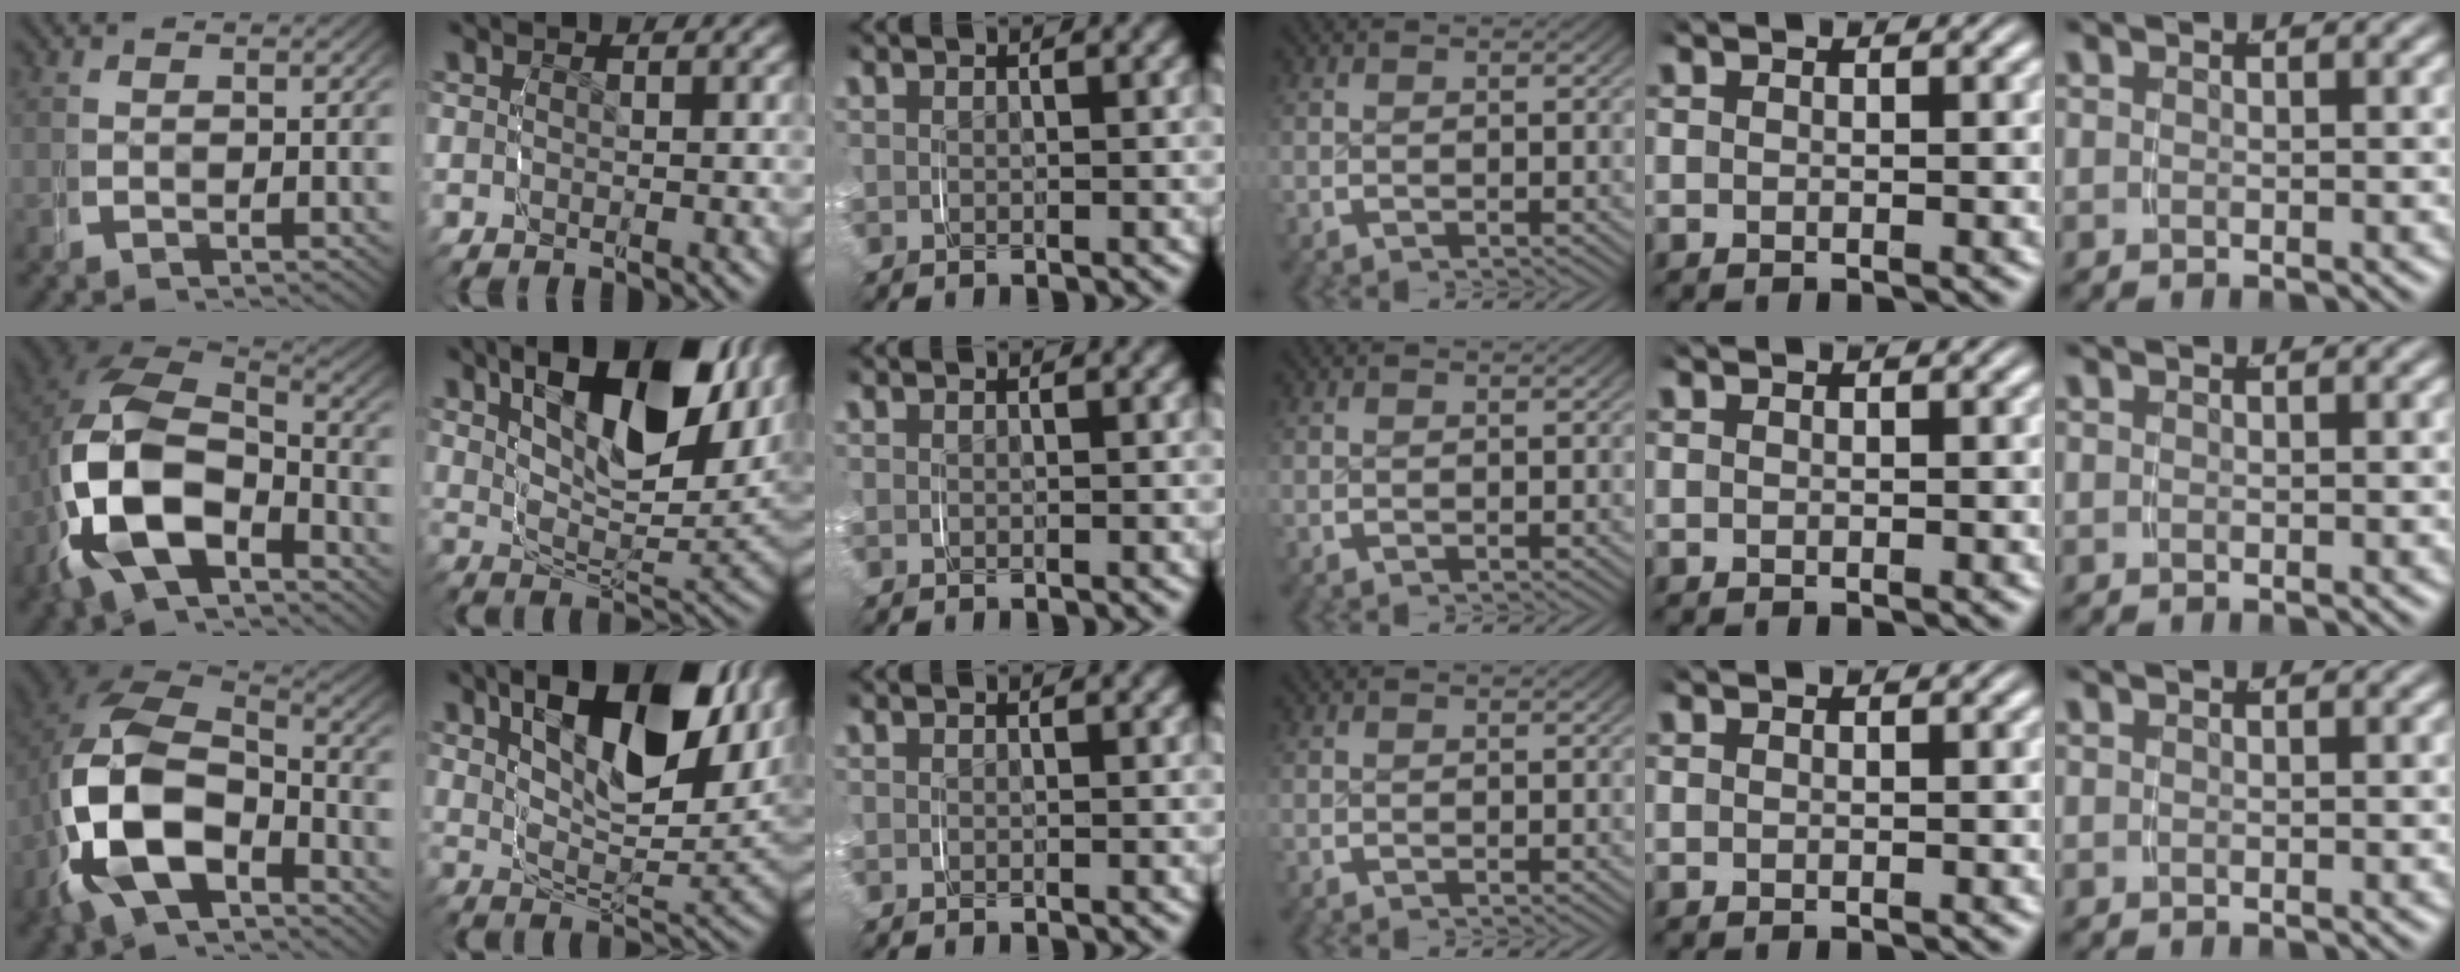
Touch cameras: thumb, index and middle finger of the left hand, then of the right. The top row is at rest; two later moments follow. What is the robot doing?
{"motion": "grasp_and_lifting", "object": "key"}